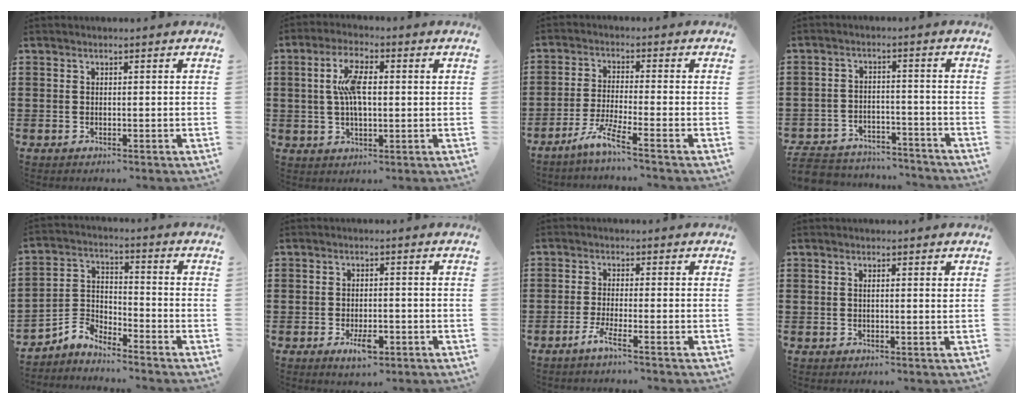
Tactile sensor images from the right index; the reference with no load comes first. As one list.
[{"total": 7.2, "force": [0.9, 2.6, 6.7], "torque": [-0.144, 0.007, 0.007]}, {"total": 5.1, "force": [-3.9, -0.5, 3.3], "torque": [-0.075, -0.013, -0.078]}, {"total": 4.9, "force": [-4.8, 1.0, 0.5], "torque": [-0.023, 0.005, -0.101]}, {"total": 4.1, "force": [-3.9, 1.1, 0.4], "torque": [-0.023, 0.003, -0.085]}, {"total": 3.9, "force": [-1.8, 1.5, 3.2], "torque": [-0.058, 0.001, -0.032]}, {"total": 3.1, "force": [-2.0, -0.4, 2.3], "torque": [-0.052, -0.010, -0.042]}, {"total": 1.0, "force": [0.4, 0.1, 0.9], "torque": [-0.019, 0.002, 0.007]}]